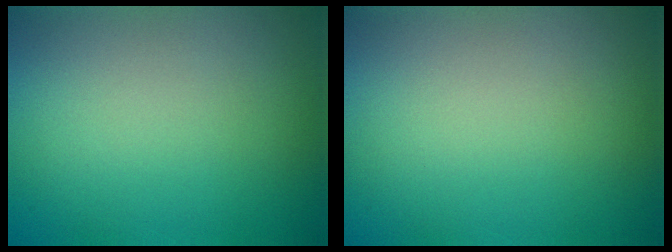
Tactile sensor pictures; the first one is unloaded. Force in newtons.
{"total": 0.0}